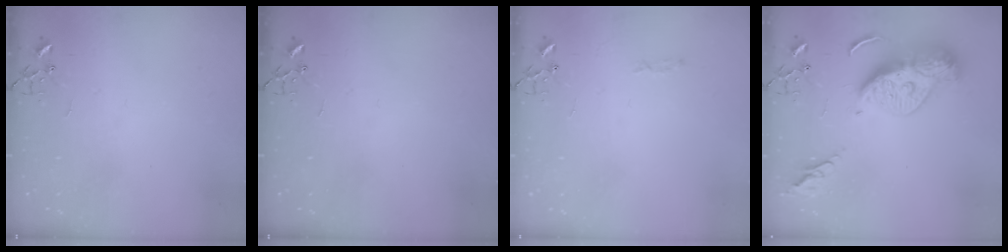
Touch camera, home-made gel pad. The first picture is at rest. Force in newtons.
{"total": 0.0}
{"total": 3.3, "press": 3.3, "slide": 0.5}
{"total": 16.9, "press": 16.8, "slide": 1.6}